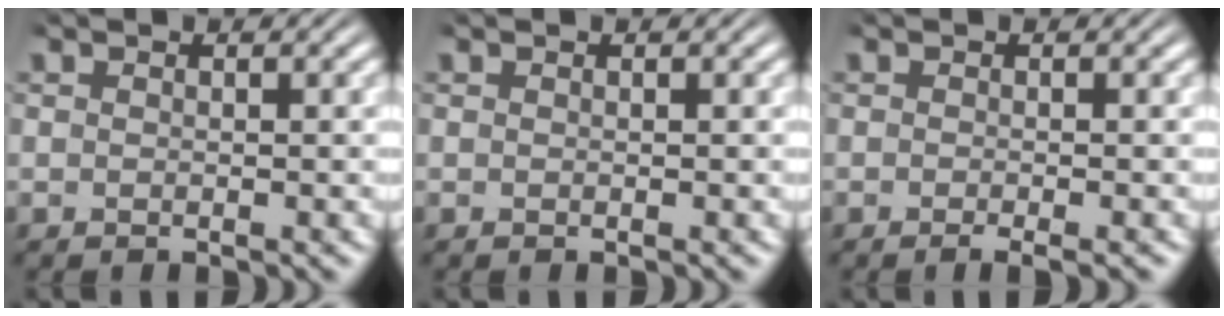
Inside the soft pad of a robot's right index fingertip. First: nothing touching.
{"total": 0.0}
{"total": 1.7, "force": [-1.4, 0.3, 0.8], "torque": [-0.010, 0.006, -0.026]}